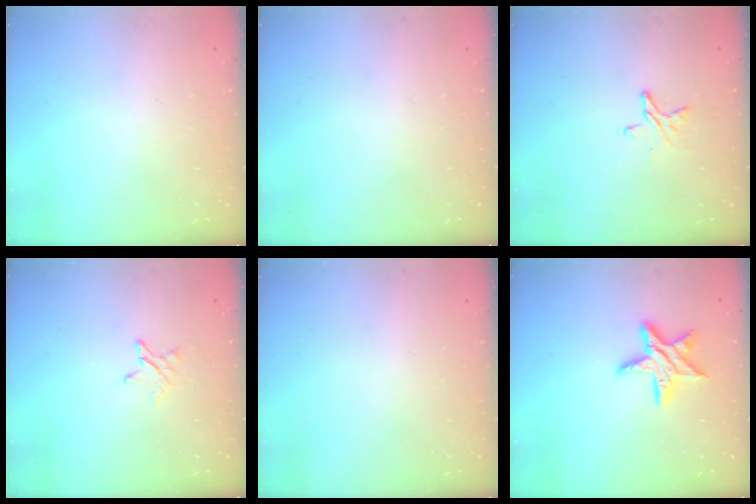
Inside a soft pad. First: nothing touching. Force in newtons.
{"total": 0.0}
{"total": 4.9, "press": 4.9, "slide": 0.3}
{"total": 2.3, "press": 2.3, "slide": 0.2}
{"total": 0.0}
{"total": 12.4, "press": 12.4, "slide": 0.8}